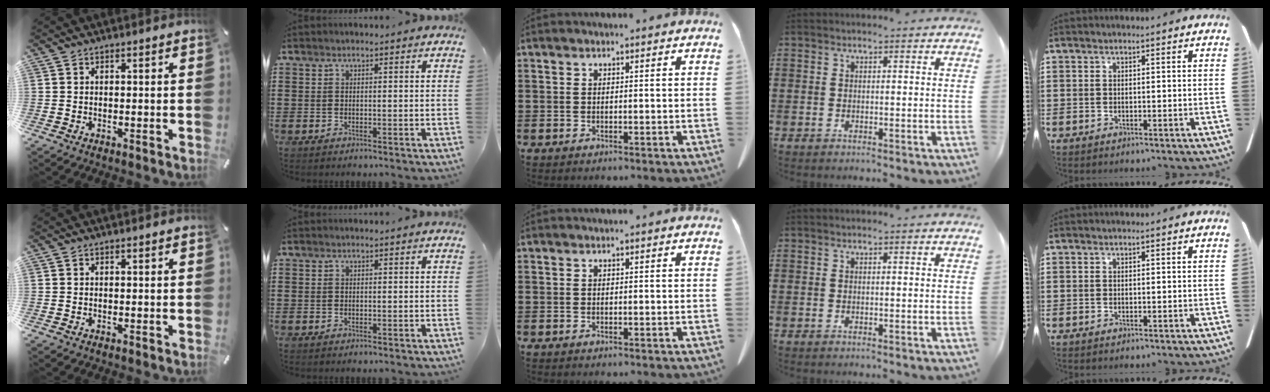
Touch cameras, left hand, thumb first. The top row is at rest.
{}